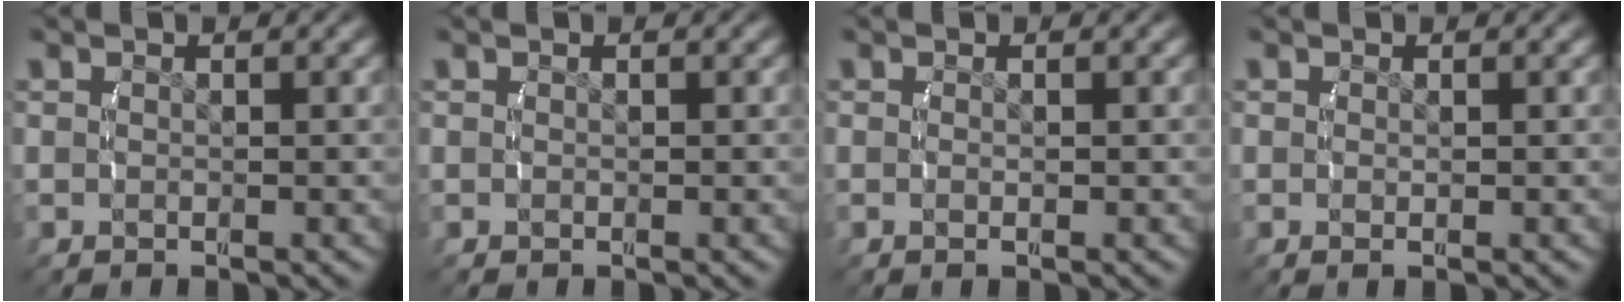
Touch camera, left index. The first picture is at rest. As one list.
[{"total": 0.0}, {"total": 0.6, "force": [-0.3, 0.0, 0.5], "torque": [-0.017, -0.006, -0.003]}, {"total": 0.7, "force": [-0.1, 0.5, 0.5], "torque": [-0.019, -0.007, 0.002]}]